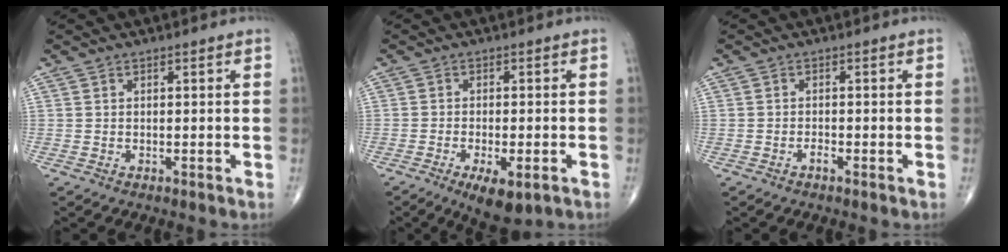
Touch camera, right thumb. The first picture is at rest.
{"total": 7.6, "force": [-3.6, 2.8, 6.0], "torque": [-0.091, -0.005, -0.052]}
{"total": 1.1, "force": [-0.8, 0.3, 0.7], "torque": [-0.016, 0.002, -0.016]}